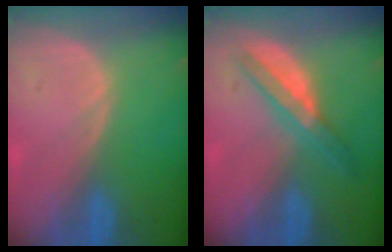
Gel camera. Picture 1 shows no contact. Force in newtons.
{"total": 5.4, "press": 5.0, "slide": 1.8}